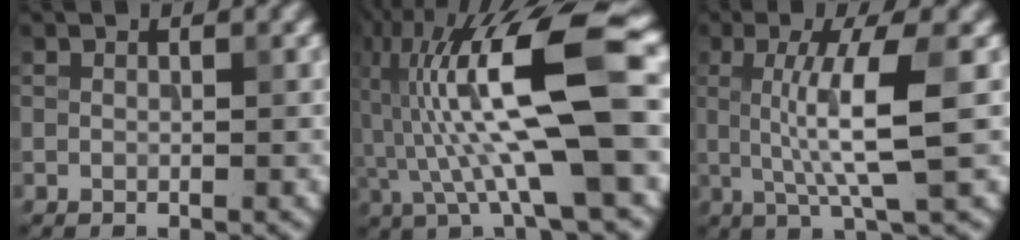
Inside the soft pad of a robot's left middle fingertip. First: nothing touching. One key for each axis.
{"total": 12.8, "fx": -0.2, "fy": 2.9, "fz": 12.5, "tx": -0.238, "ty": 0.028, "tz": -0.005}
{"total": 6.4, "fx": 0.4, "fy": 1.1, "fz": 6.3, "tx": -0.114, "ty": 0.001, "tz": 0.008}